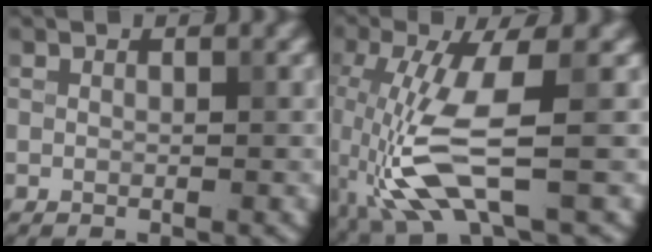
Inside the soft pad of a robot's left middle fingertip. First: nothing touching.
{"total": 7.5, "force": [-2.3, 2.0, 6.8], "torque": [-0.165, -0.009, -0.043]}